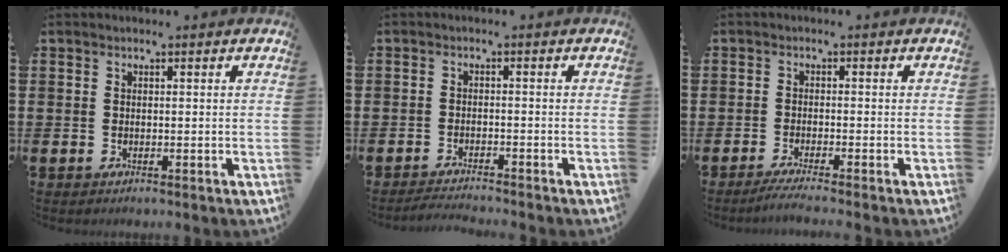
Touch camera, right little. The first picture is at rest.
{"total": 1.6, "force": [-1.6, -0.2, 0.3], "torque": [-0.006, 0.003, -0.031]}
{"total": 1.7, "force": [-1.3, 0.0, 1.2], "torque": [-0.018, 0.002, -0.024]}